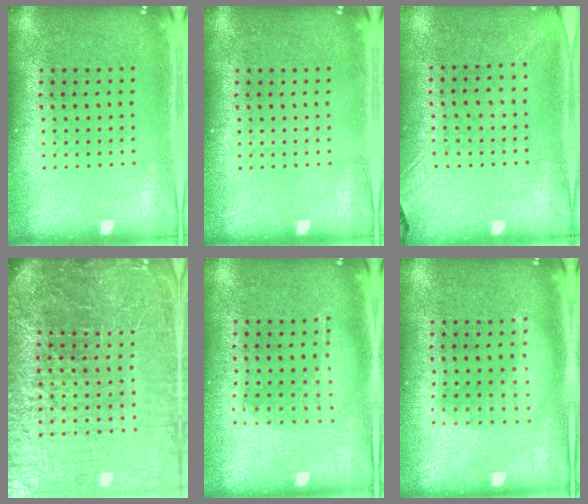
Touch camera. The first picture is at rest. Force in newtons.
{"total": 0.0}
{"total": 1.4, "press": 1.0, "slide": 0.9}
{"total": 7.0, "press": 6.1, "slide": 3.4}
{"total": 1.1, "press": 1.0, "slide": 0.4}
{"total": 1.4, "press": 1.4, "slide": 0.1}